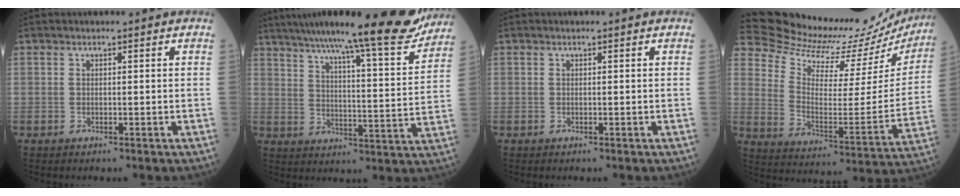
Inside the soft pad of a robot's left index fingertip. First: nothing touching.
{"total": 20.8, "force": [18.0, 1.1, 10.4], "torque": [-0.154, -0.023, 0.244]}
{"total": 0.0}
{"total": 22.8, "force": [22.1, 4.2, 4.1], "torque": [-0.080, -0.093, 0.291]}